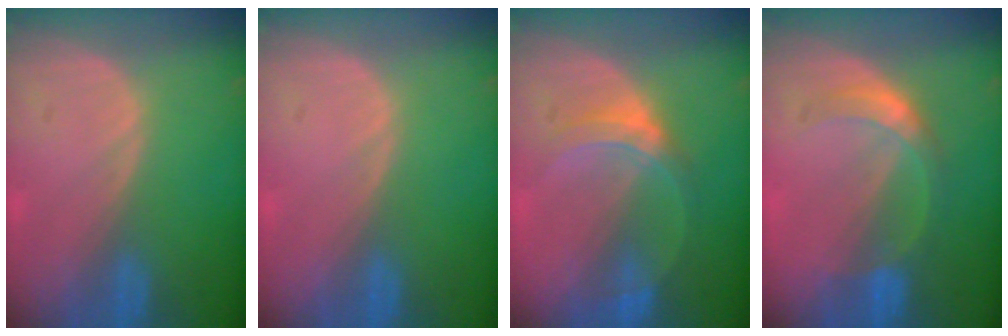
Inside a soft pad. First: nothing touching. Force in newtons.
{"total": 0.0}
{"total": 5.2, "press": 5.0, "slide": 1.4}
{"total": 5.6, "press": 5.0, "slide": 2.5}